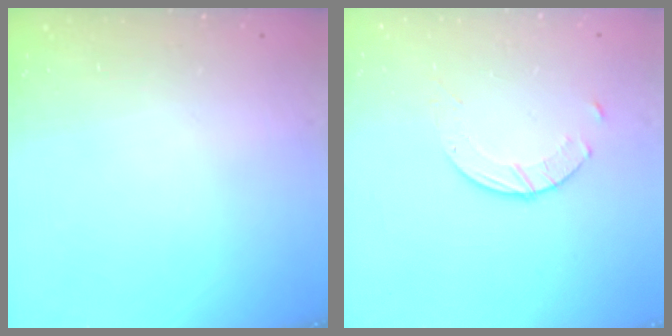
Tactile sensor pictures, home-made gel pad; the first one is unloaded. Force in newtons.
{"total": 5.1, "press": 5.1, "slide": 0.6}